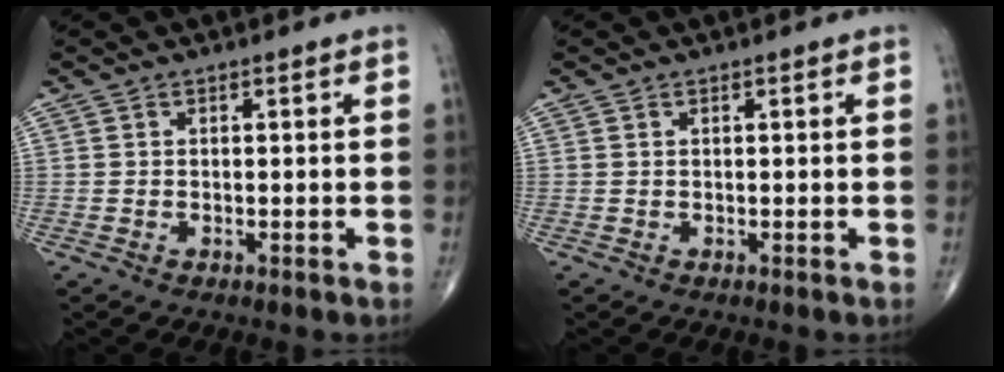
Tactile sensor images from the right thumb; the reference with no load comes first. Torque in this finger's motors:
{"motor_torque": [0.14, 0.04, -0.03, -0.09, 0.02]}